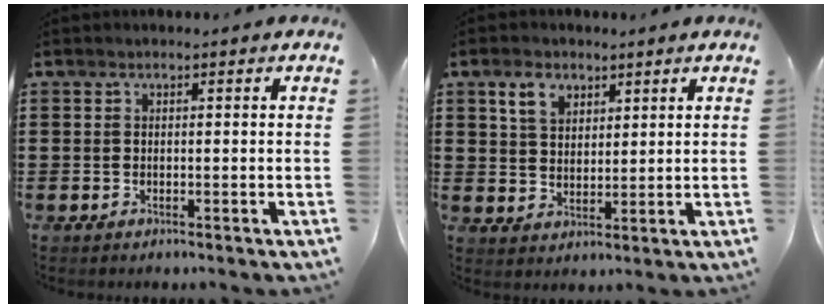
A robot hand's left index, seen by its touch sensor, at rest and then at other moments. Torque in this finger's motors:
{"motor_torque": [0.10, -0.05, -0.06, -0.01]}